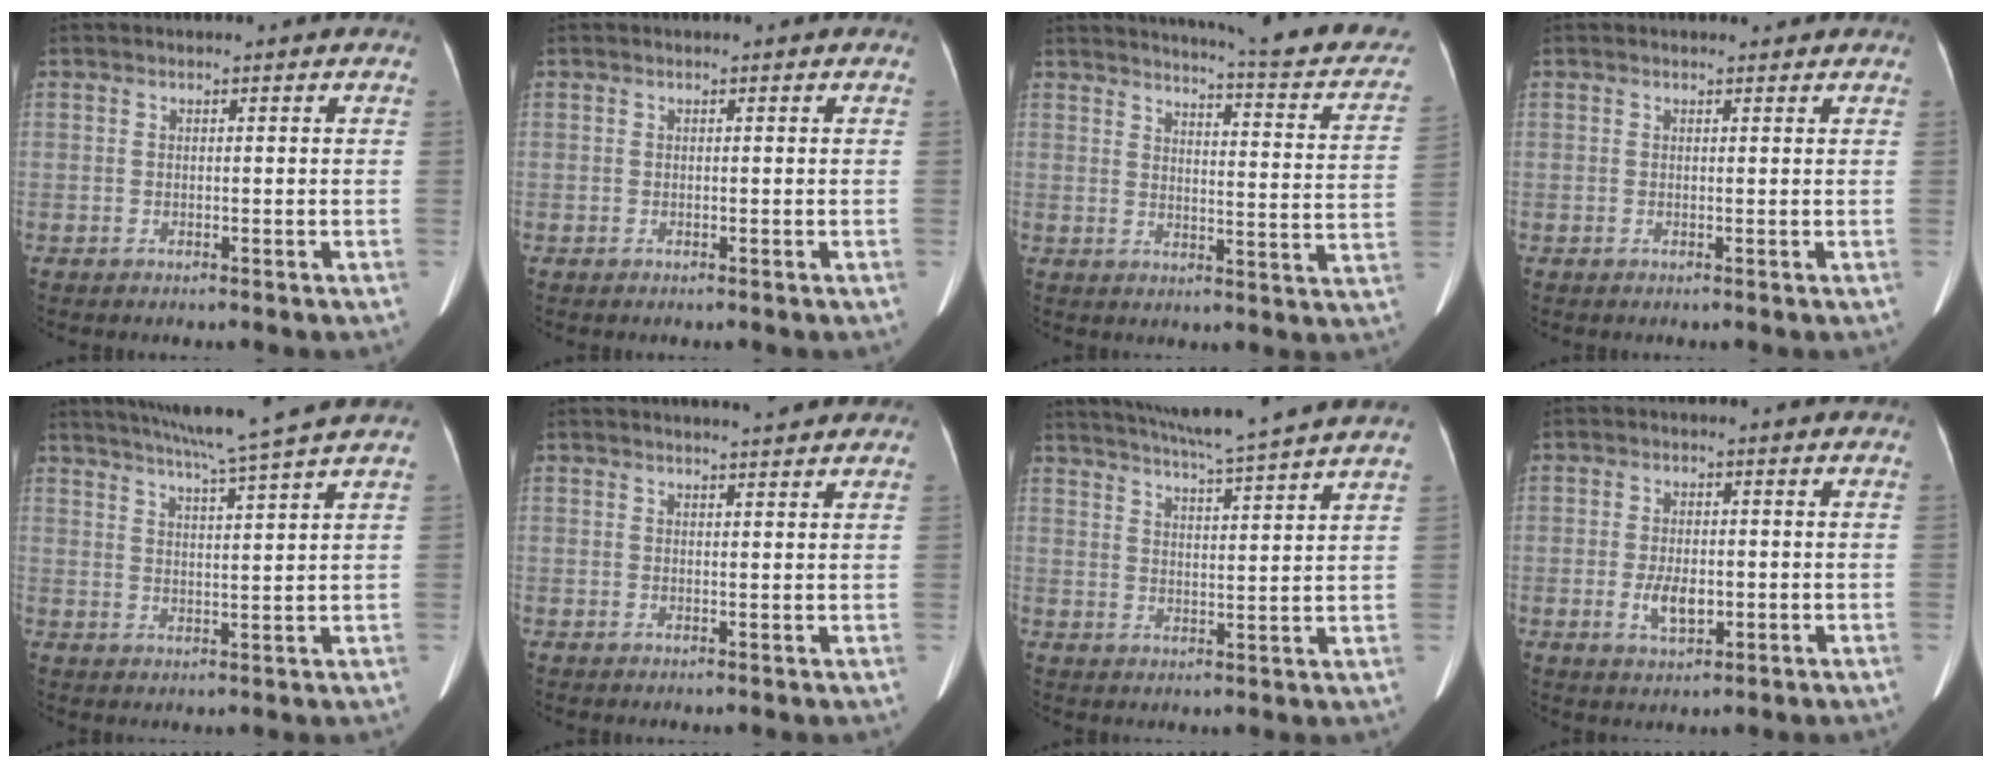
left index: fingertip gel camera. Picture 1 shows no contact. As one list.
[{"total": 0.0}, {"total": 20.0, "force": [17.8, 2.4, 8.8], "torque": [-0.106, -0.049, 0.194]}, {"total": 0.9, "force": [0.9, 0.3, 0.1], "torque": [-0.009, 0.002, 0.011]}, {"total": 11.1, "force": [9.4, -2.2, 5.5], "torque": [-0.093, -0.006, 0.135]}, {"total": 4.2, "force": [3.9, 0.0, 1.6], "torque": [-0.026, 0.008, 0.046]}, {"total": 15.8, "force": [14.1, -1.5, 7.1], "torque": [-0.127, -0.007, 0.191]}, {"total": 4.4, "force": [-1.0, 2.1, 3.7], "torque": [-0.074, -0.004, -0.013]}]